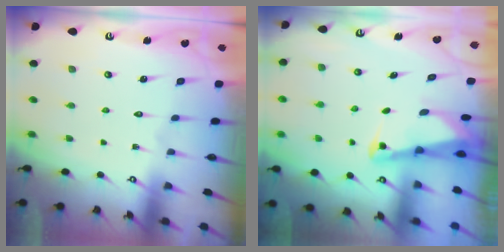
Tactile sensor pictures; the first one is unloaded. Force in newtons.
{"total": 2.7, "press": 2.7, "slide": 0.6}